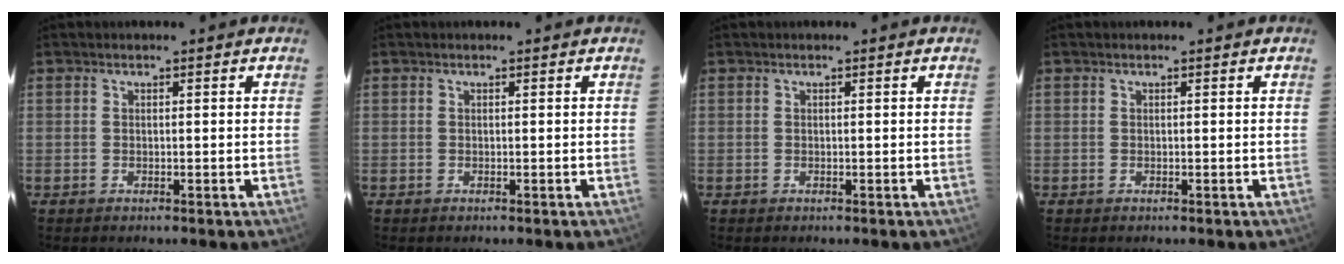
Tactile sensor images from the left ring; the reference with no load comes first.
{"total": 0.0}
{"total": 0.0}
{"total": 0.0}